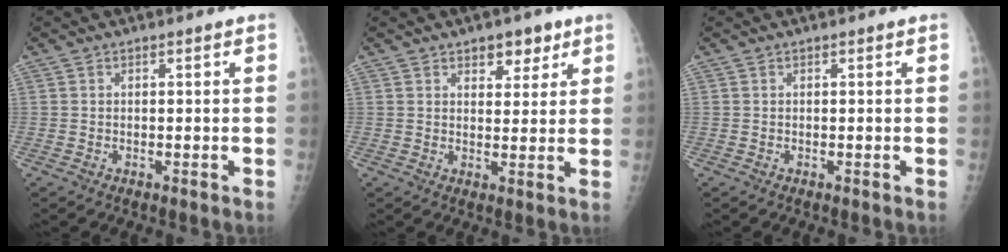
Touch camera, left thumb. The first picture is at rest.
{"total": 5.2, "force": [3.2, 3.1, 2.8], "torque": [-0.006, -0.016, 0.044]}
{"total": 0.0}